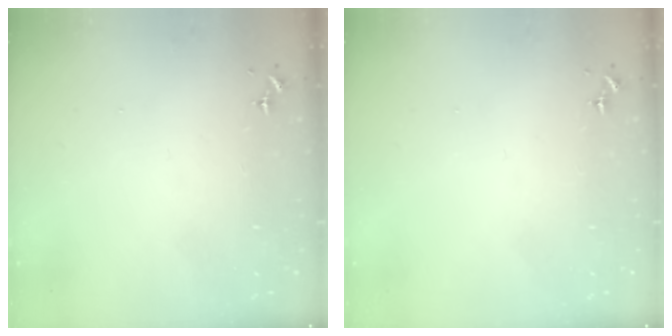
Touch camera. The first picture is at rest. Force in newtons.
{"total": 0.0}